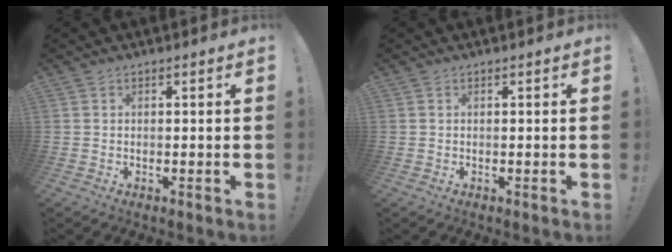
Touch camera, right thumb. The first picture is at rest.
{"total": 0.0}